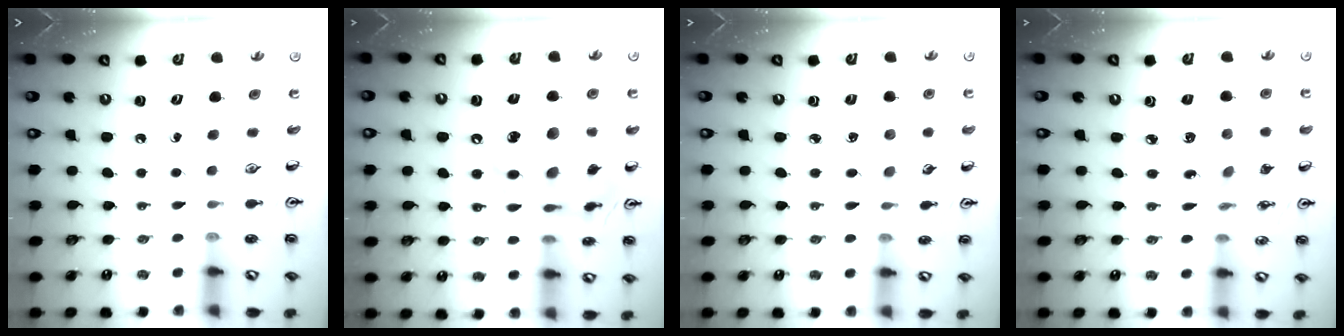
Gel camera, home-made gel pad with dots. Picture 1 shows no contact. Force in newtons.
{"total": 15.5, "press": 15.5, "slide": 1.2}
{"total": 2.6, "press": 2.6, "slide": 0.4}
{"total": 5.4, "press": 5.4, "slide": 0.5}